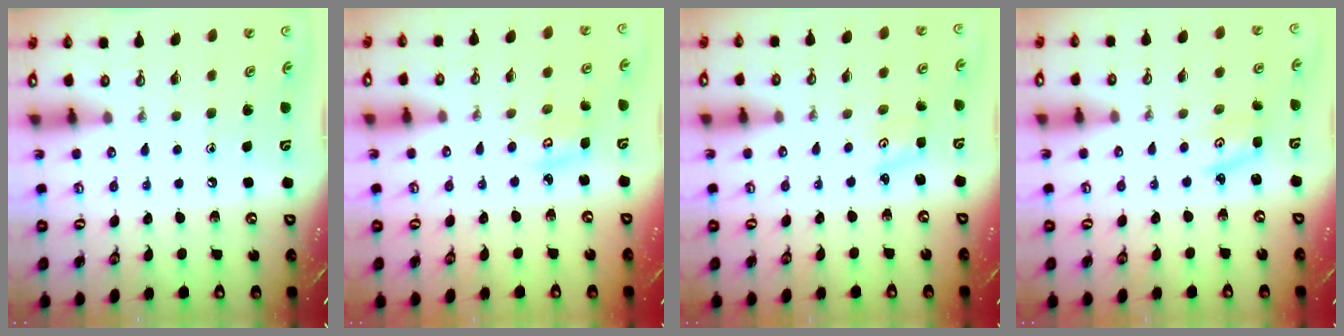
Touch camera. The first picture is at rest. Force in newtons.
{"total": 3.8, "press": 3.8, "slide": 0.3}
{"total": 1.3, "press": 1.2, "slide": 0.2}
{"total": 2.0, "press": 2.0, "slide": 0.2}